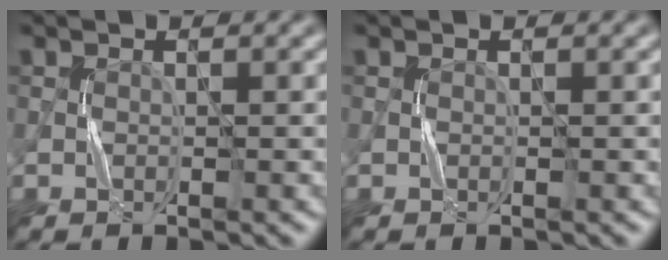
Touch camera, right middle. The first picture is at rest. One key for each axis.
{"total": 0.0}